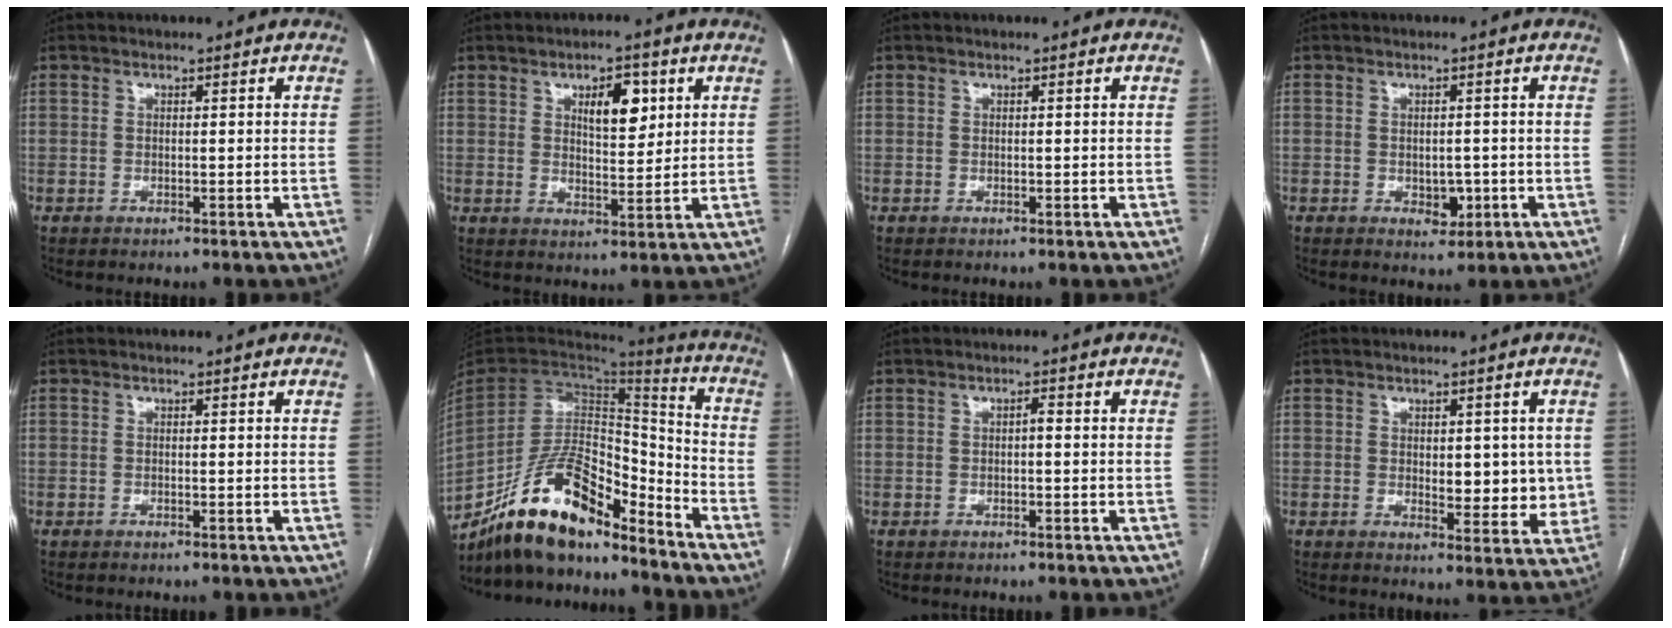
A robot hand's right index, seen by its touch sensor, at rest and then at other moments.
{"total": 6.6, "force": [2.7, 2.6, 5.4], "torque": [-0.090, 0.003, 0.046]}
{"total": 0.0}
{"total": 2.8, "force": [-0.6, 2.0, 2.0], "torque": [-0.019, 0.002, 0.002]}
{"total": 0.0}
{"total": 17.9, "force": [-14.5, 5.6, 8.9], "torque": [-0.171, 0.029, -0.262]}
{"total": 0.9, "force": [-0.1, 0.3, 0.9], "torque": [-0.018, 0.002, -0.002]}
{"total": 6.7, "force": [0.6, 3.6, 5.7], "torque": [-0.052, -0.004, 0.016]}